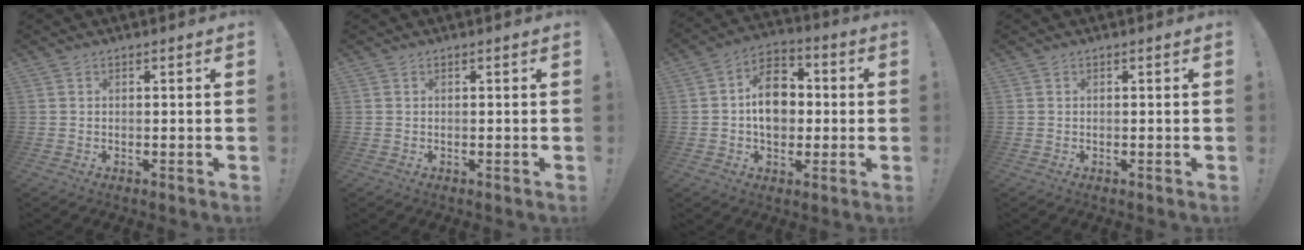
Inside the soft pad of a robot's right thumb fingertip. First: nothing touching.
{"total": 0.0}
{"total": 13.6, "force": [0.1, 10.4, 8.8], "torque": [-0.127, 0.016, 0.009]}
{"total": 0.0}